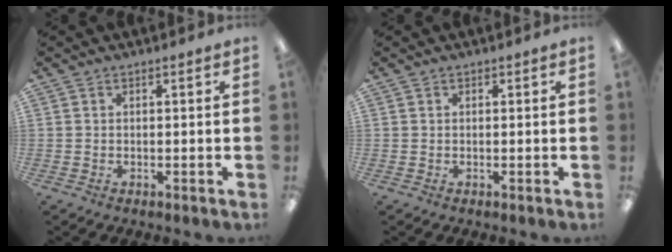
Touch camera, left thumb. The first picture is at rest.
{"total": 0.0}